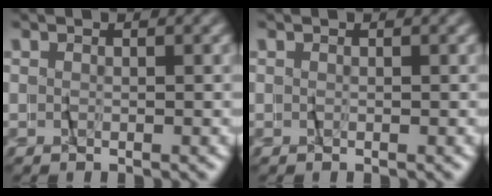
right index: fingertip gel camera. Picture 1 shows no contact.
{"total": 0.0}